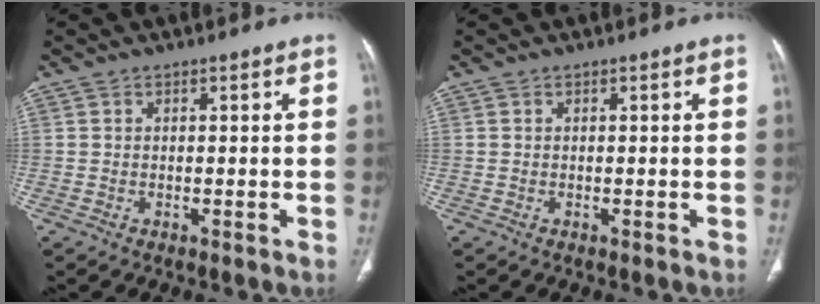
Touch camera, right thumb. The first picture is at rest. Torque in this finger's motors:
{"motor_torque": [0.00, 0.00, -0.07, -0.06, 0.00]}